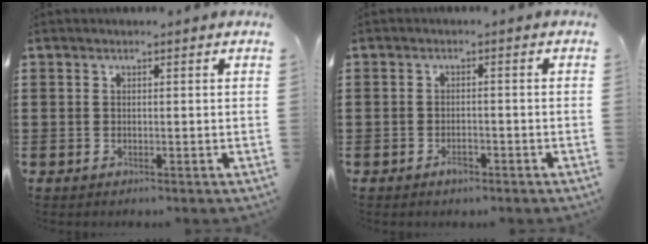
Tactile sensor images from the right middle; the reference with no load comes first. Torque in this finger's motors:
{"motor_torque": [0.34, -0.43, 0.01, 0.01]}